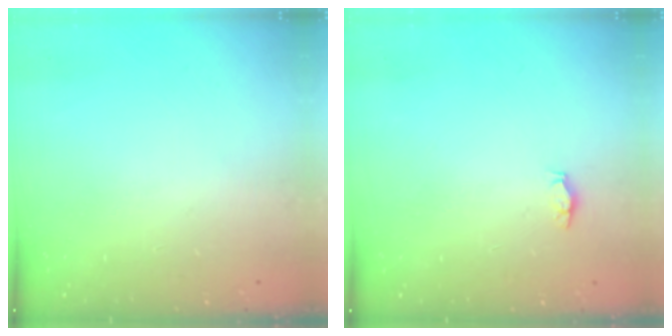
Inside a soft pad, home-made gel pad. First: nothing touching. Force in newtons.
{"total": 3.3, "press": 3.0, "slide": 1.3}